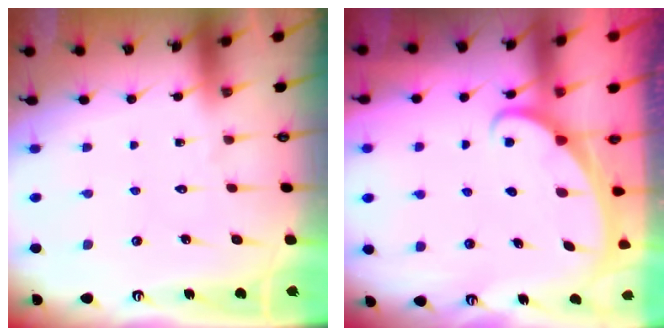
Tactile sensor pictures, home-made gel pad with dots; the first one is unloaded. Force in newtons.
{"total": 1.7, "press": 1.7, "slide": 0.1}